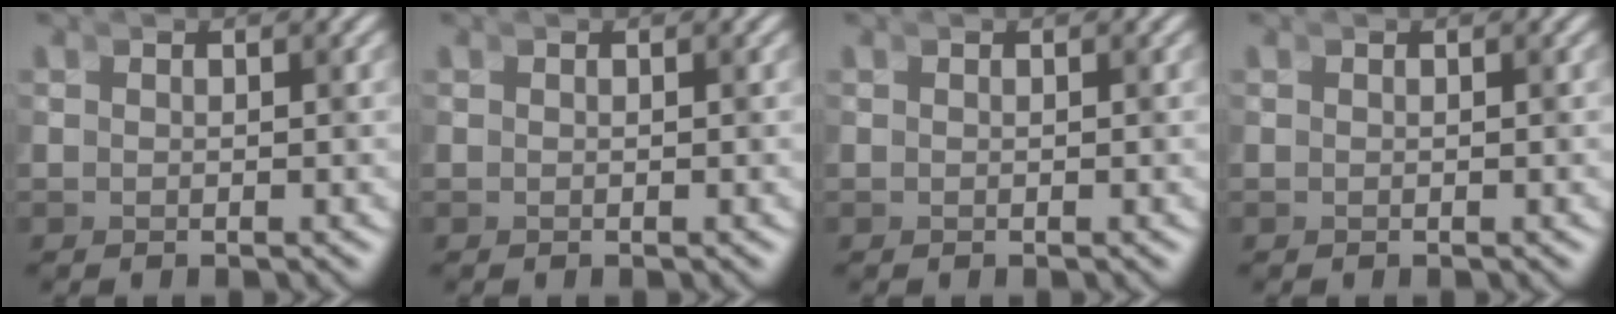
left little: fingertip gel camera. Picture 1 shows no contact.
{"total": 0.0}
{"total": 0.0}
{"total": 0.0}